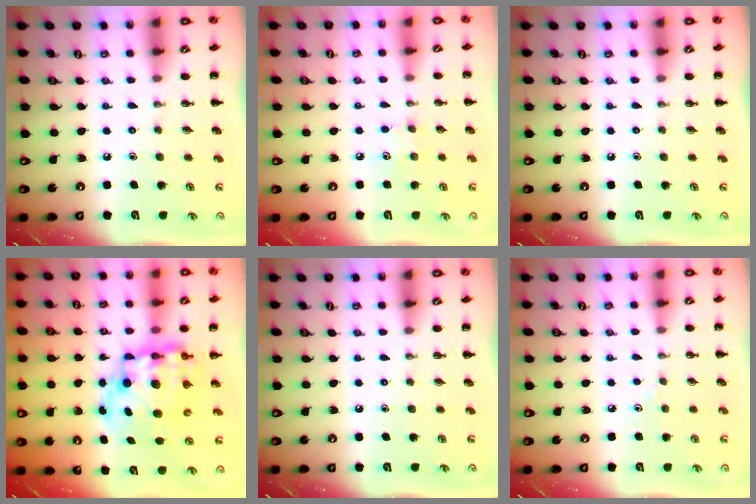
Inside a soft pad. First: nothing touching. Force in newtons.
{"total": 5.3, "press": 5.2, "slide": 1.3}
{"total": 0.0}
{"total": 14.5, "press": 14.1, "slide": 3.3}
{"total": 0.0}
{"total": 2.2, "press": 2.1, "slide": 0.9}